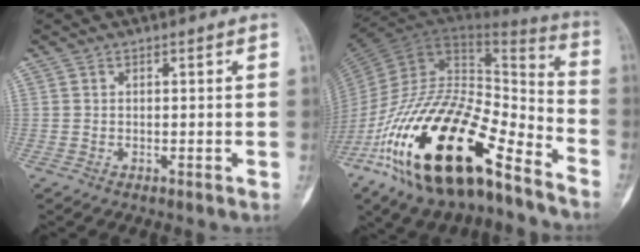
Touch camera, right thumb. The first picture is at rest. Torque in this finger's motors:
{"motor_torque": [2.58, 2.43, 2.17, -0.60, 1.05]}